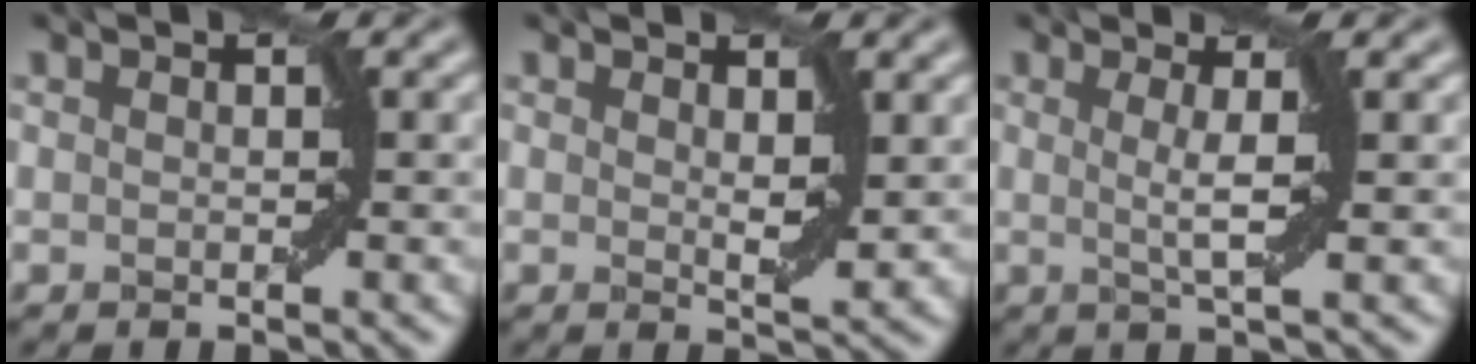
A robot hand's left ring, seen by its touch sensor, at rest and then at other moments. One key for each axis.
{"total": 1.9, "fx": 1.1, "fy": 0.5, "fz": 1.5, "tx": -0.022, "ty": -0.007, "tz": 0.021}
{"total": 2.7, "fx": 0.5, "fy": 0.3, "fz": 2.6, "tx": -0.046, "ty": -0.003, "tz": 0.009}